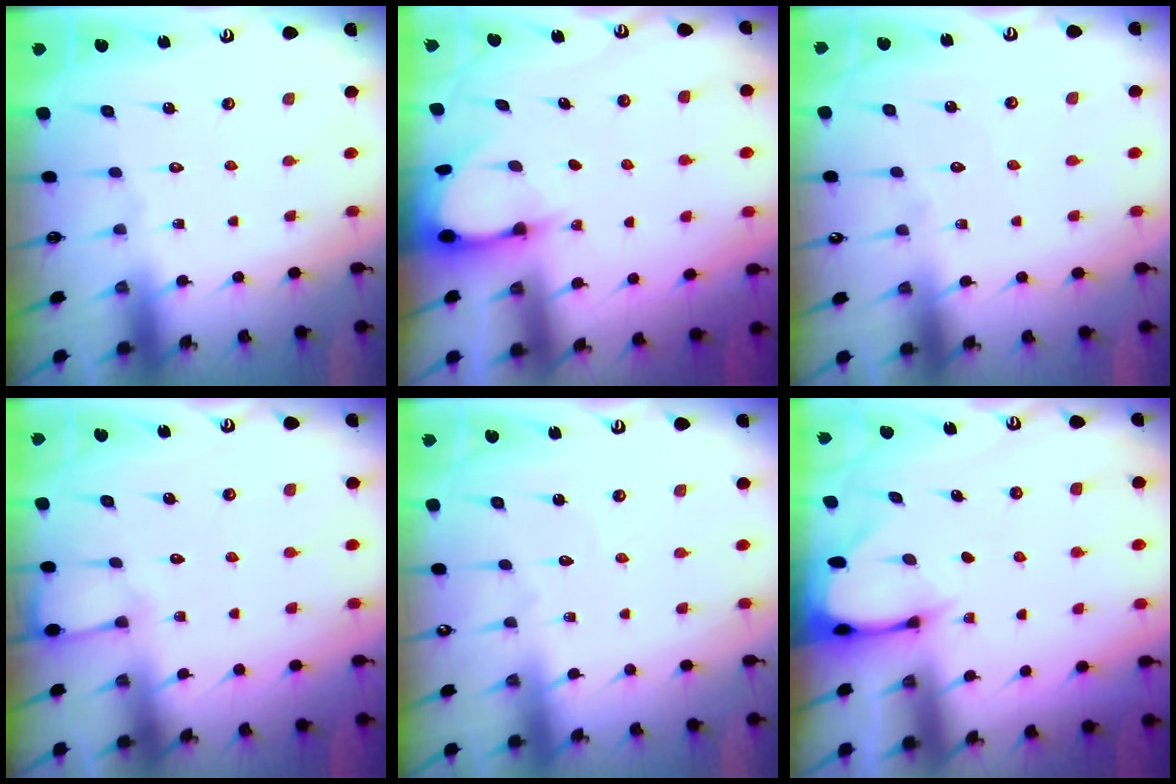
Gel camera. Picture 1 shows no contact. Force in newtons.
{"total": 3.1, "press": 3.1, "slide": 0.3}
{"total": 3.4, "press": 3.4, "slide": 0.3}
{"total": 3.8, "press": 3.8, "slide": 0.5}
{"total": 2.7, "press": 2.7, "slide": 0.2}
{"total": 2.6, "press": 2.5, "slide": 0.3}